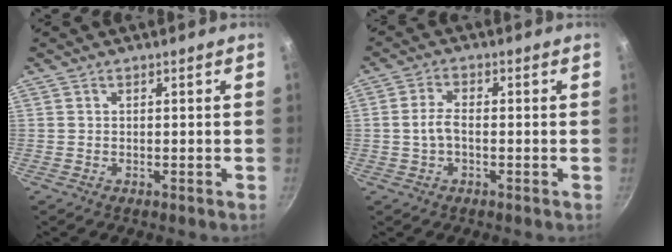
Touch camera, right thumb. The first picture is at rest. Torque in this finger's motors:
{"motor_torque": [-0.24, 0.07, -0.53, 0.05, -0.05]}